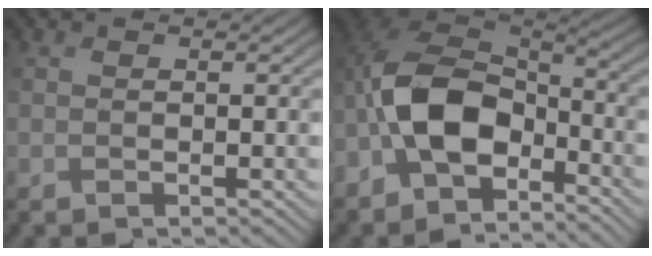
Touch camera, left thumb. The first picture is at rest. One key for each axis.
{"total": 10.5, "fx": -4.2, "fy": 5.9, "fz": 7.6, "tx": -0.159, "ty": 0.009, "tz": -0.096}